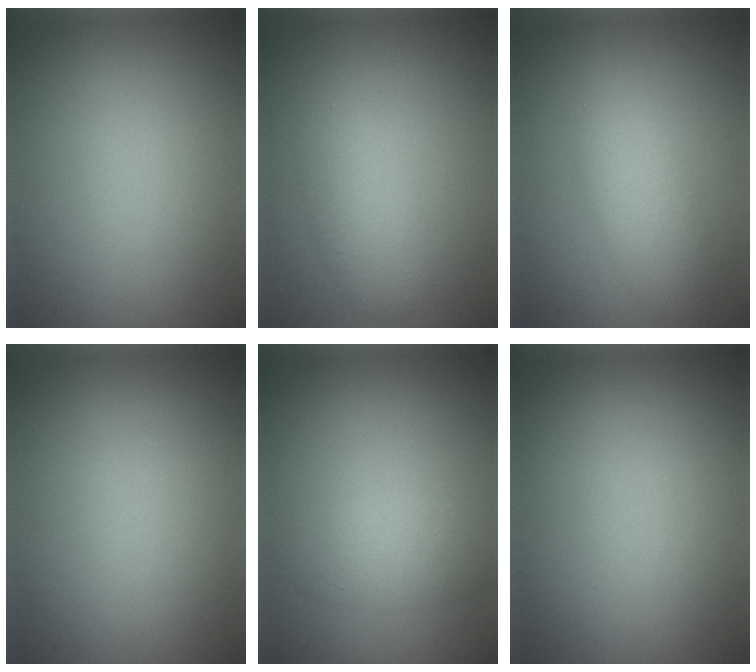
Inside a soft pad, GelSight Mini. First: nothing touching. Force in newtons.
{"total": 2.8, "press": 2.8, "slide": 0.1}
{"total": 3.2, "press": 3.2, "slide": 0.1}
{"total": 0.0}
{"total": 2.4, "press": 2.4, "slide": 0.0}
{"total": 0.0}